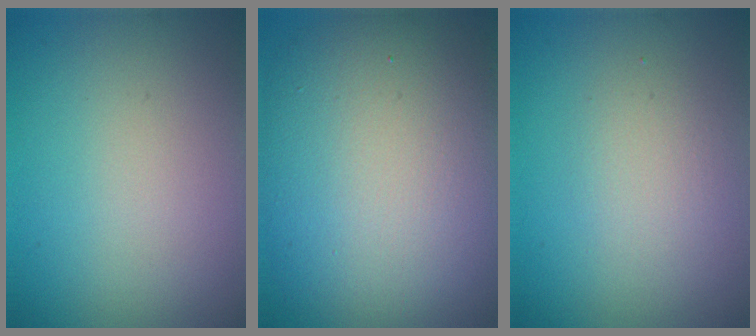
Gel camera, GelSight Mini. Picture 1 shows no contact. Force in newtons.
{"total": 13.8, "press": 13.8, "slide": 0.6}
{"total": 1.8, "press": 1.8, "slide": 0.1}